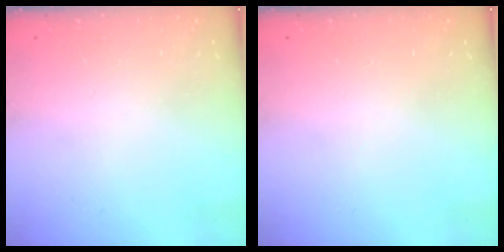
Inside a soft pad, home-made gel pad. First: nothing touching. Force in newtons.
{"total": 0.0}